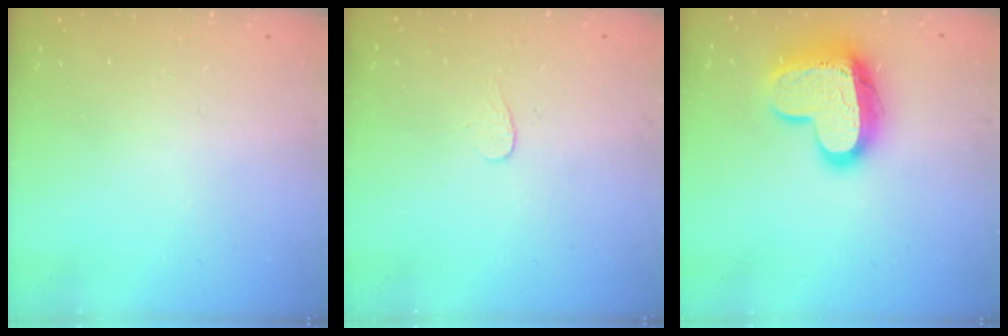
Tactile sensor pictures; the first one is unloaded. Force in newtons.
{"total": 2.7, "press": 2.7, "slide": 0.3}
{"total": 16.3, "press": 16.3, "slide": 1.0}